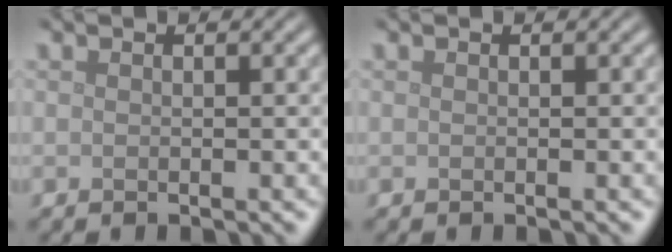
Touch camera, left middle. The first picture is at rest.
{"total": 0.0}